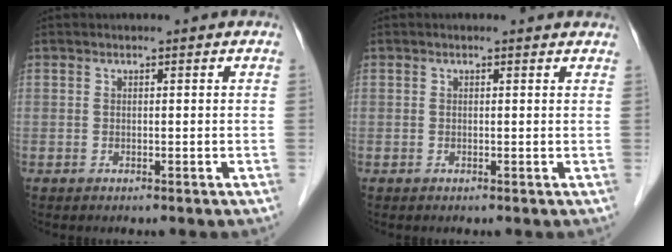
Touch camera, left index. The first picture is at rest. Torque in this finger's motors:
{"motor_torque": [0.40, -1.30, 0.05, 0.00]}